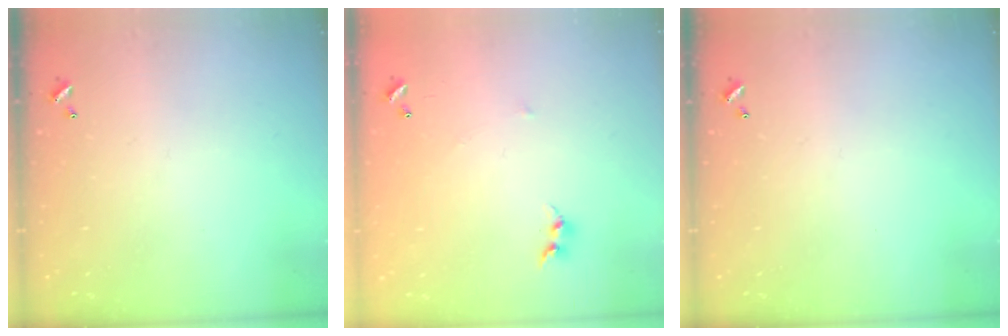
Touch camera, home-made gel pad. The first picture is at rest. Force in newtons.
{"total": 6.2, "press": 6.2, "slide": 0.7}
{"total": 0.0}